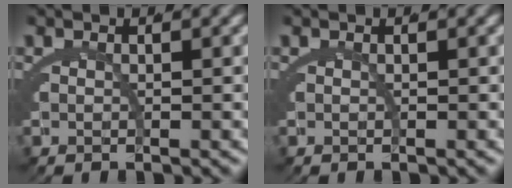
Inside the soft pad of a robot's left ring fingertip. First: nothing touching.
{"total": 0.0}